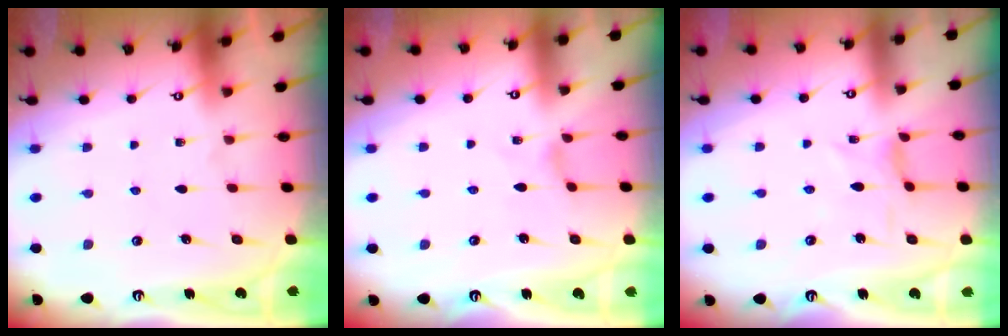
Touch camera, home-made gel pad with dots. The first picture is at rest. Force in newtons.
{"total": 0.0}
{"total": 2.4, "press": 2.4, "slide": 0.3}